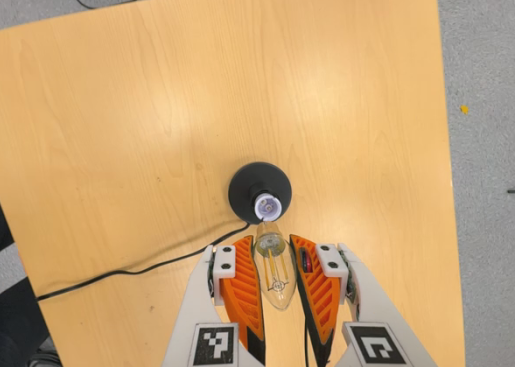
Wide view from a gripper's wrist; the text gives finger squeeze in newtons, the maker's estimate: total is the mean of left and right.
{"total": 20.9, "left": 22.7, "right": 19.0}